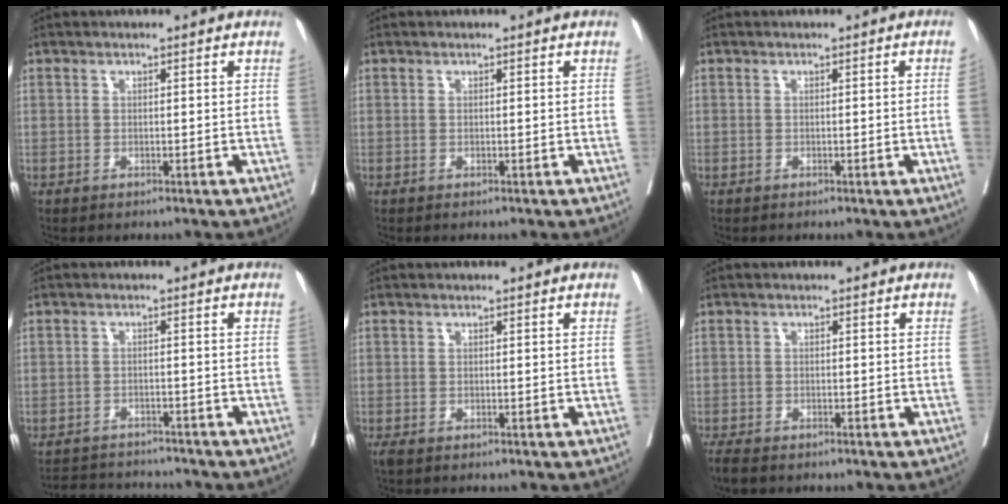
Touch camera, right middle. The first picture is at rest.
{"total": 0.0}
{"total": 1.3, "force": [-0.2, -0.5, 1.2], "torque": [-0.014, -0.002, -0.001]}
{"total": 6.2, "force": [-6.2, 0.7, 0.4], "torque": [-0.010, -0.001, -0.097]}
{"total": 1.3, "force": [-0.9, 0.5, 0.7], "torque": [-0.015, -0.006, -0.016]}
{"total": 3.2, "force": [-2.6, 0.9, 1.5], "torque": [-0.031, -0.011, -0.044]}